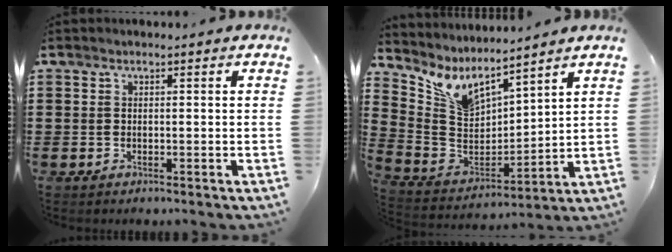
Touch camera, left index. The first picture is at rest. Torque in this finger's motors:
{"motor_torque": [0.79, -0.70, 0.33, 0.12]}